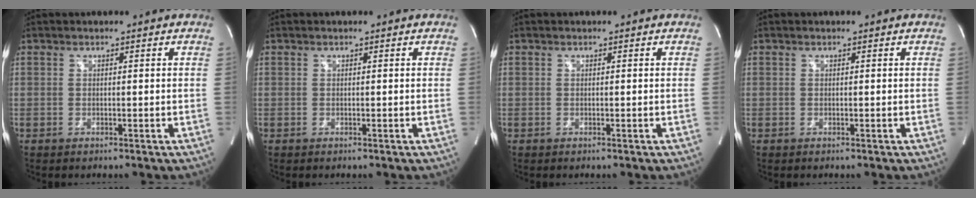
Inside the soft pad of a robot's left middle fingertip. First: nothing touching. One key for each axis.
{"total": 0.0}
{"total": 0.0}
{"total": 0.0}